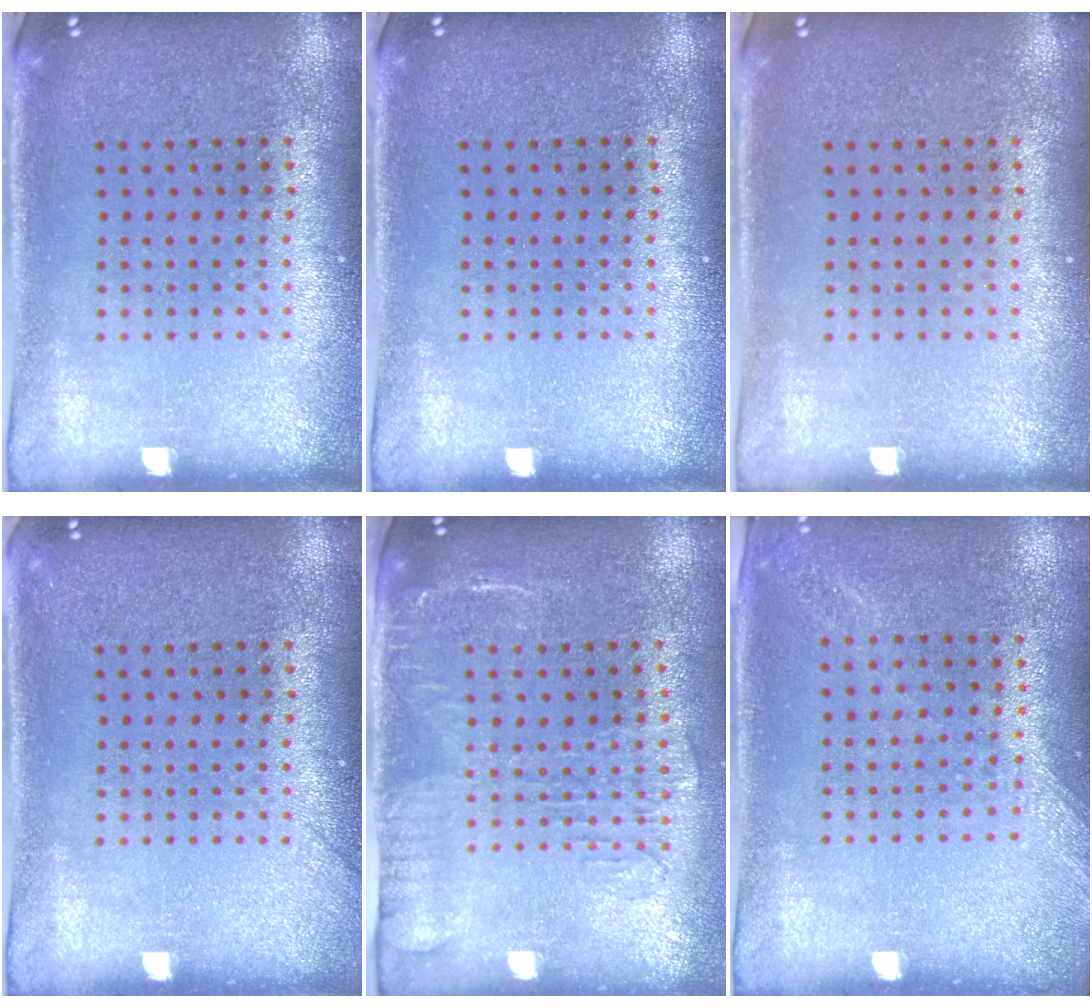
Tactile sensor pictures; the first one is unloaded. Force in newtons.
{"total": 0.0}
{"total": 0.0}
{"total": 0.8, "press": 0.8, "slide": 0.1}
{"total": 1.9, "press": 1.6, "slide": 1.1}
{"total": 1.4, "press": 1.3, "slide": 0.4}